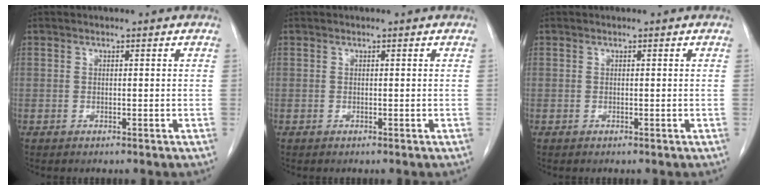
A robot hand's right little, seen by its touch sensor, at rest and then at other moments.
{"total": 0.0}
{"total": 0.0}